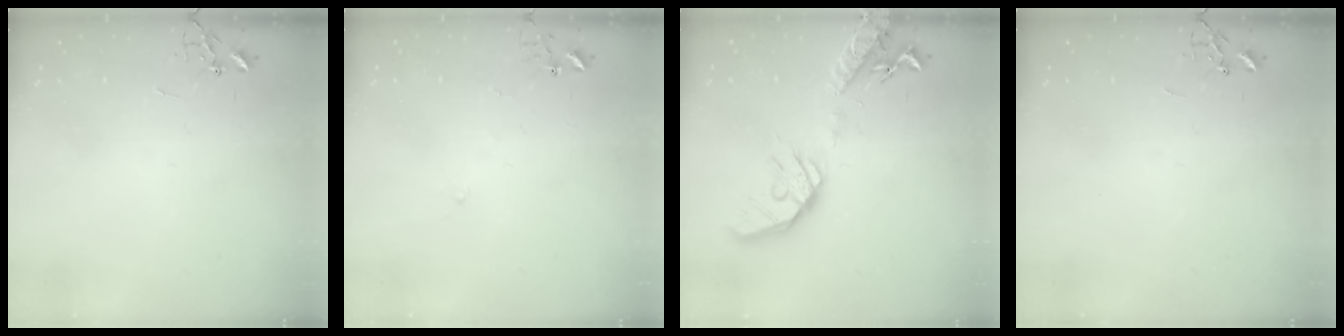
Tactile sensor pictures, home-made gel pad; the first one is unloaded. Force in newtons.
{"total": 4.7, "press": 4.6, "slide": 0.4}
{"total": 17.8, "press": 17.5, "slide": 3.0}
{"total": 0.0}